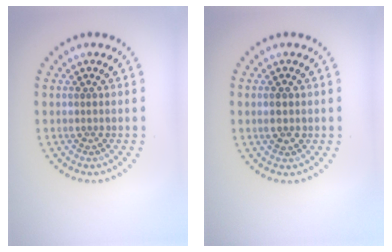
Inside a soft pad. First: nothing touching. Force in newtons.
{"total": 1.4, "press": 1.4, "slide": 0.1}